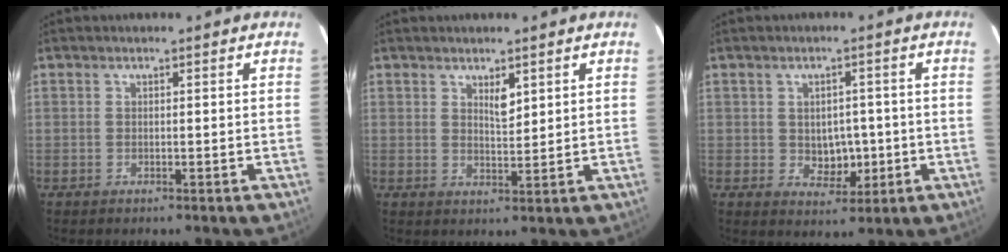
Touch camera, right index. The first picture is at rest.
{"total": 2.5, "force": [1.5, 0.8, 1.9], "torque": [-0.037, -0.004, 0.030]}
{"total": 4.9, "force": [-0.5, 3.5, 3.4], "torque": [-0.039, 0.002, 0.003]}